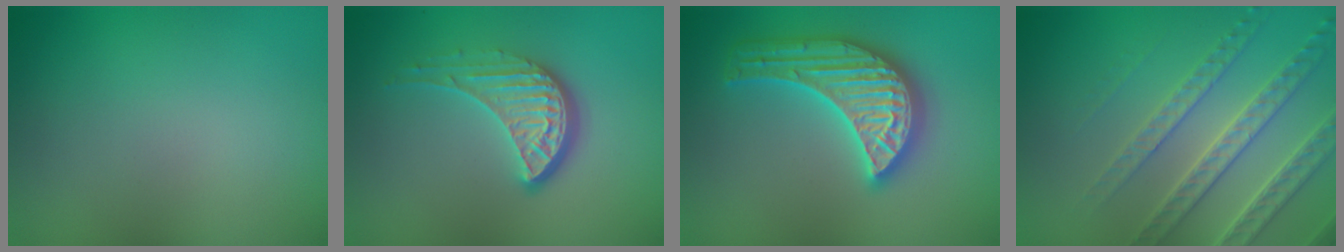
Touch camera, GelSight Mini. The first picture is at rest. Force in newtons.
{"total": 4.0, "press": 2.9, "slide": 2.7}
{"total": 5.5, "press": 5.5, "slide": 0.6}
{"total": 4.3, "press": 4.2, "slide": 1.1}